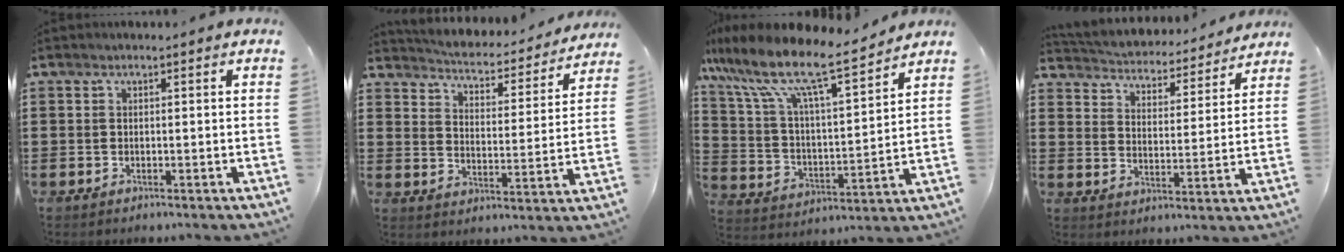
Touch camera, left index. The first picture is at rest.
{"total": 3.7, "force": [3.7, 0.1, 0.4], "torque": [-0.030, -0.037, 0.056]}
{"total": 11.0, "force": [8.8, 1.7, 6.4], "torque": [-0.157, -0.053, 0.147]}
{"total": 3.5, "force": [3.5, 0.4, 0.0], "torque": [-0.025, -0.033, 0.053]}